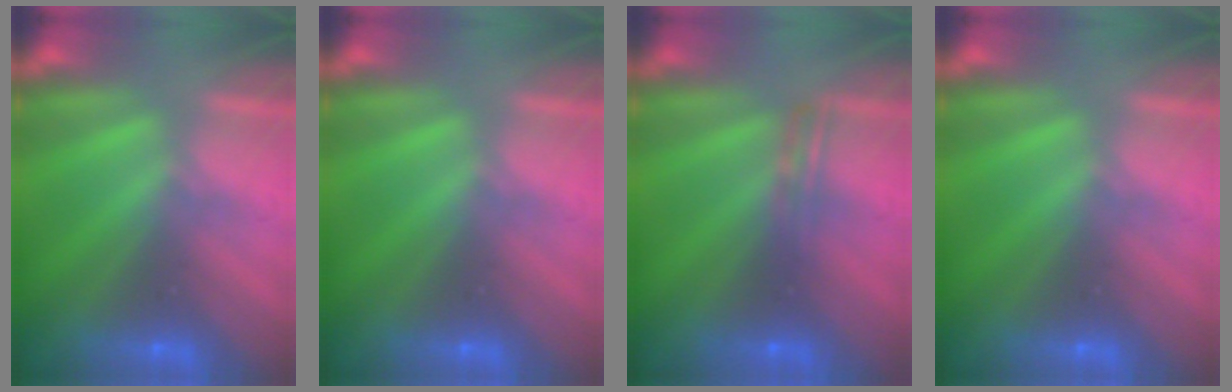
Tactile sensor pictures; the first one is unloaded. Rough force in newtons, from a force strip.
{"total": 0.0}
{"total": 2.4}
{"total": 0.0}